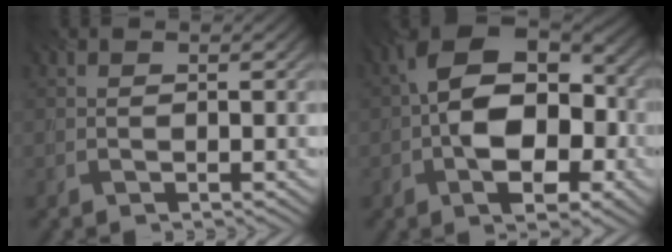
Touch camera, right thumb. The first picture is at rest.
{"total": 13.3, "force": [-1.3, 8.2, 10.4], "torque": [-0.175, 0.000, -0.028]}